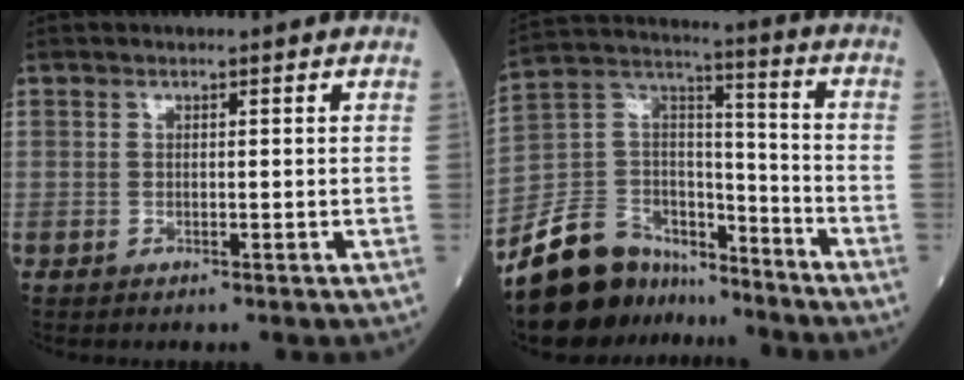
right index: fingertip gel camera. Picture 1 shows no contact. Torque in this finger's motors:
{"motor_torque": [0.88, -1.26, -0.68, -0.21]}